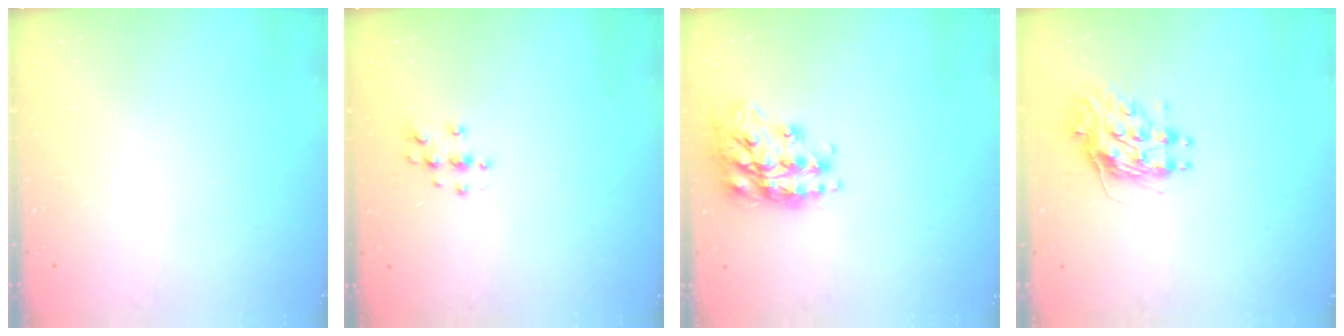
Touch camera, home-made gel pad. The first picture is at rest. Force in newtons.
{"total": 3.9, "press": 3.9, "slide": 0.4}
{"total": 18.4, "press": 18.4, "slide": 1.2}
{"total": 9.6, "press": 9.6, "slide": 0.3}